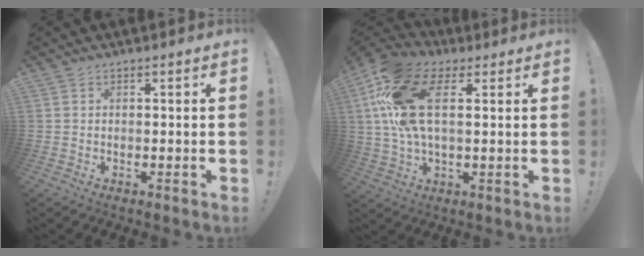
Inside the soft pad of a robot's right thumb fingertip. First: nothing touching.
{"total": 17.7, "force": [5.1, 9.1, 14.3], "torque": [-0.297, -0.002, 0.090]}